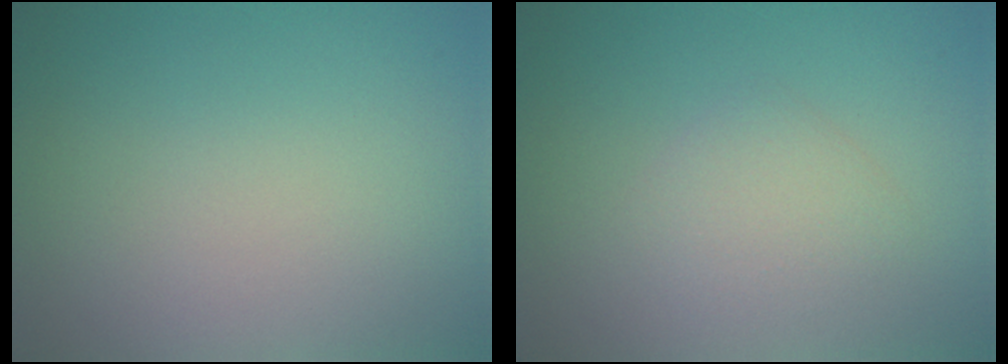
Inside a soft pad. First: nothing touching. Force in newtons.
{"total": 2.1, "press": 2.1, "slide": 0.1}